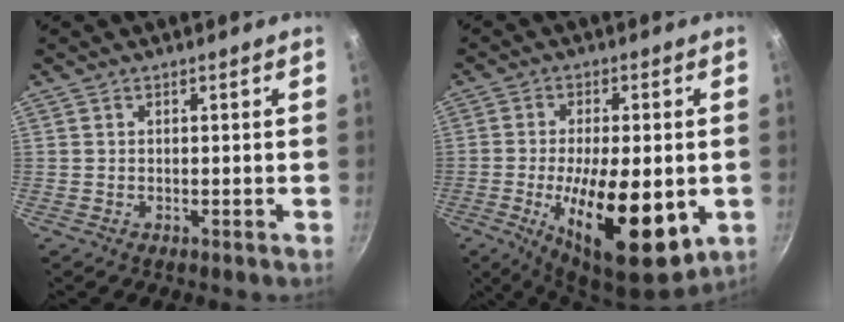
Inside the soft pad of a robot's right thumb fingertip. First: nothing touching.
{"total": 18.6, "force": [-4.3, 7.3, 16.5], "torque": [-0.260, 0.000, -0.059]}